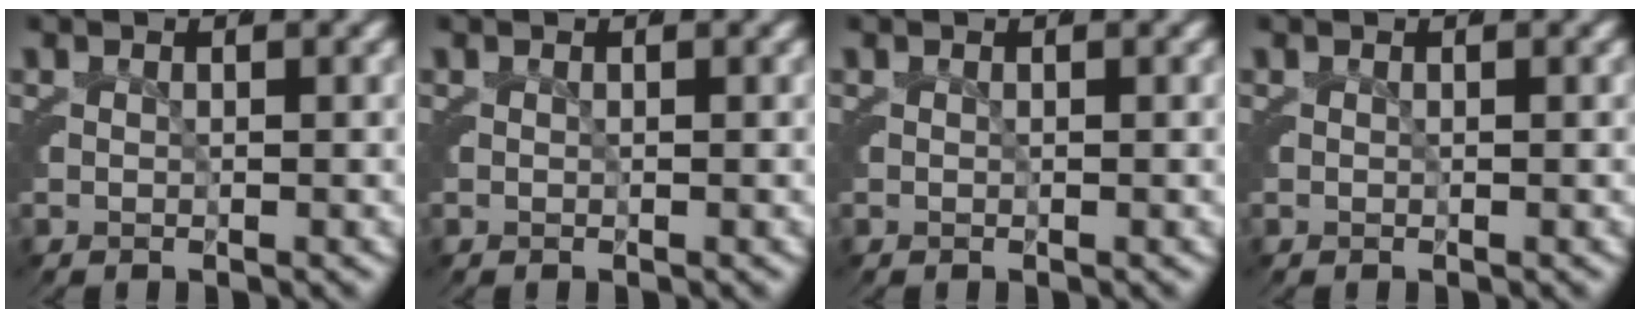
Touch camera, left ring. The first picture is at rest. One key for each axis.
{"total": 0.0}
{"total": 0.0}
{"total": 0.0}